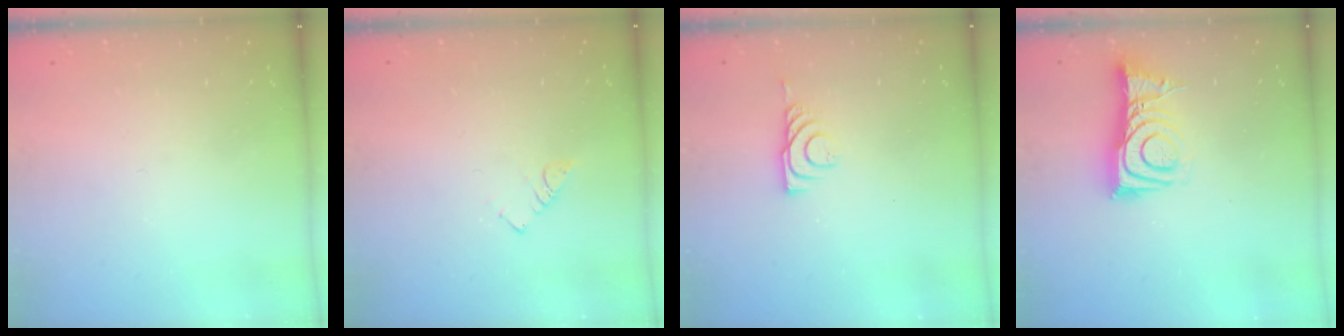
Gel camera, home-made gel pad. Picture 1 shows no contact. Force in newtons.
{"total": 3.4, "press": 3.4, "slide": 0.5}
{"total": 5.8, "press": 5.7, "slide": 0.8}
{"total": 8.3, "press": 8.3, "slide": 0.7}